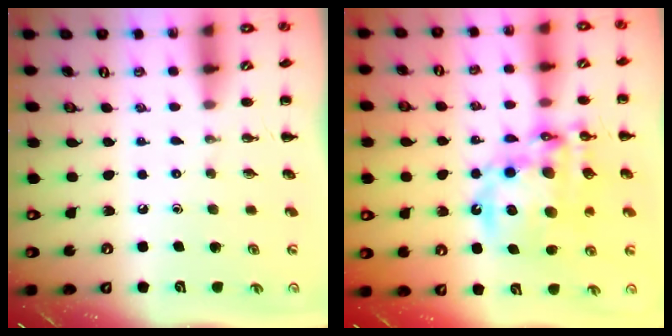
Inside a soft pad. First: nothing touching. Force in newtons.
{"total": 18.7, "press": 18.1, "slide": 4.6}